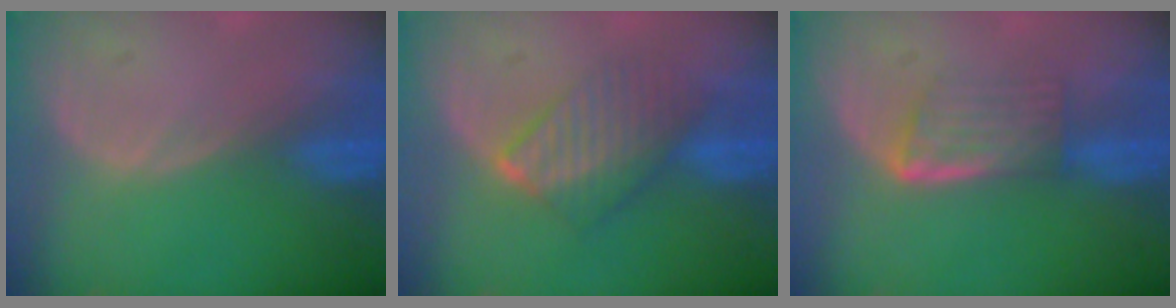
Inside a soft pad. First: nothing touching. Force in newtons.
{"total": 6.4, "press": 6.4, "slide": 0.8}
{"total": 5.9, "press": 5.0, "slide": 3.1}